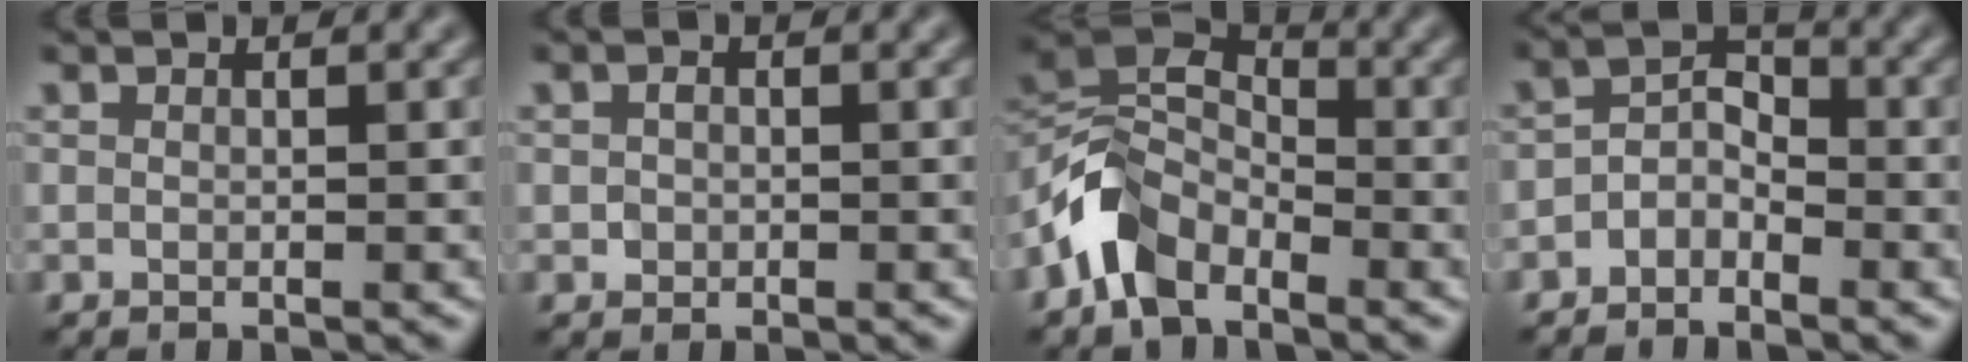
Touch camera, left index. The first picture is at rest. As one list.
[{"total": 1.0, "force": [-0.2, 0.9, 0.3], "torque": [-0.011, -0.004, -0.003]}, {"total": 6.2, "force": [-3.9, 3.6, 3.1], "torque": [-0.061, 0.000, -0.093]}, {"total": 2.4, "force": [-1.7, 1.4, 1.0], "torque": [-0.020, 0.010, -0.037]}]